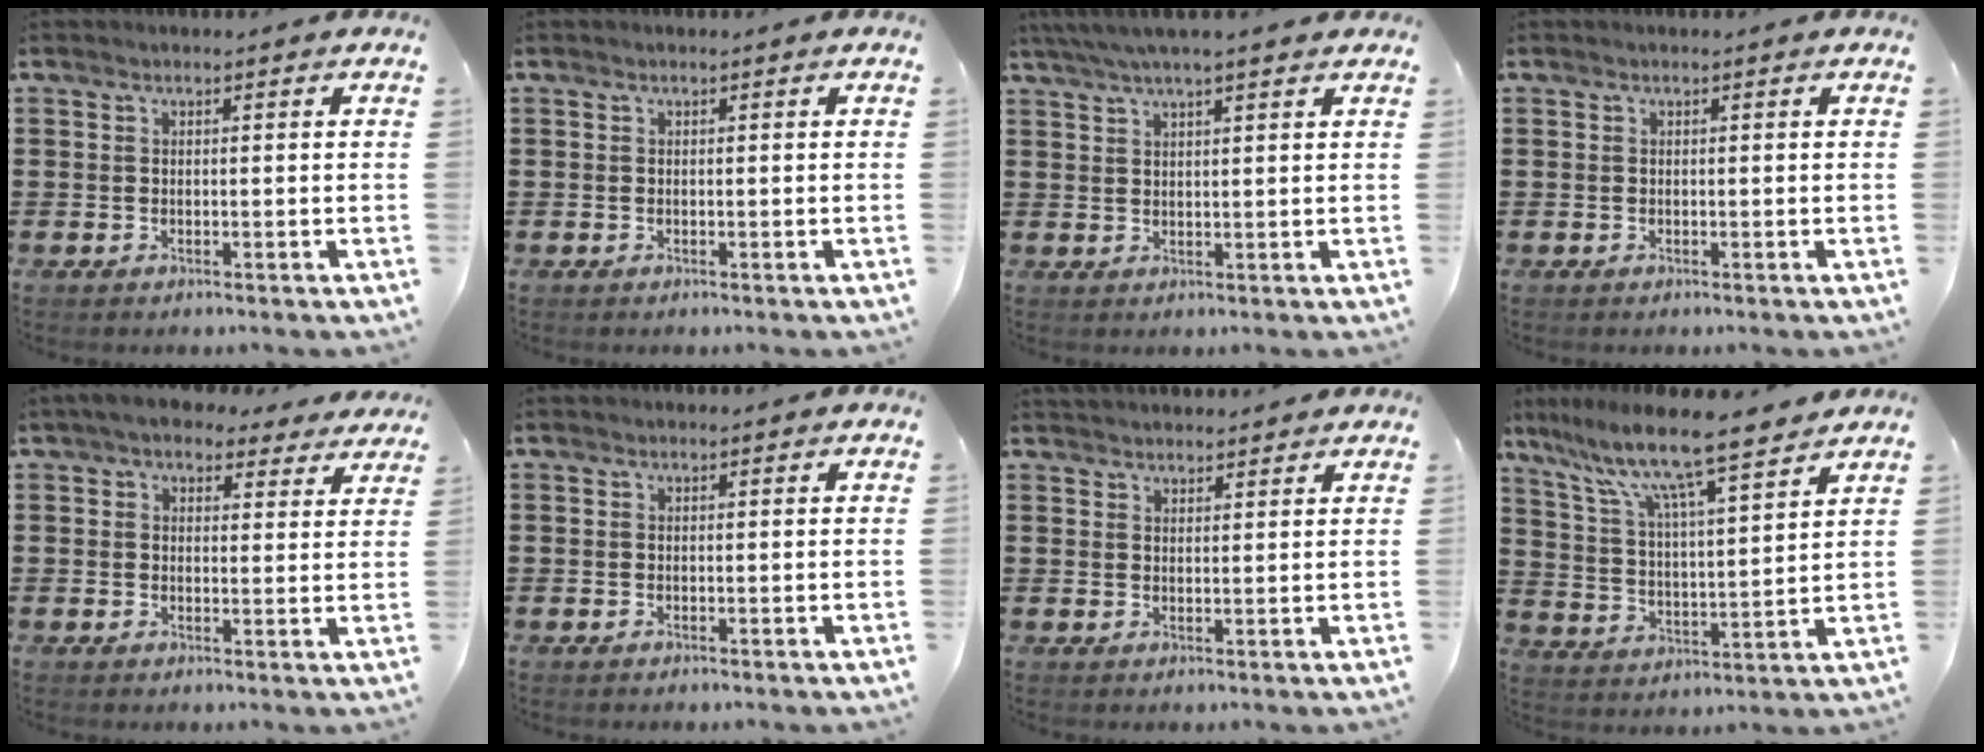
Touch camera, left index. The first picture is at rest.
{"total": 0.0}
{"total": 3.7, "force": [3.0, 0.3, 2.2], "torque": [-0.049, 0.000, 0.053]}
{"total": 0.0}
{"total": 4.7, "force": [4.0, 1.8, 1.6], "torque": [-0.045, -0.003, 0.076]}
{"total": 0.0}
{"total": 2.1, "force": [2.1, 0.2, -0.2], "torque": [-0.001, 0.000, 0.040]}
{"total": 10.4, "force": [8.8, 0.2, 5.6], "torque": [-0.138, -0.049, 0.149]}